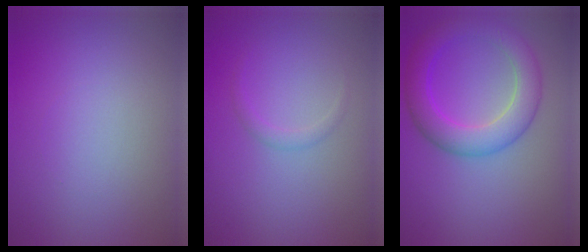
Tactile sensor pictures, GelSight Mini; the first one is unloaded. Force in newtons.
{"total": 0.9, "press": 0.9, "slide": 0.0}
{"total": 5.2, "press": 5.2, "slide": 0.1}